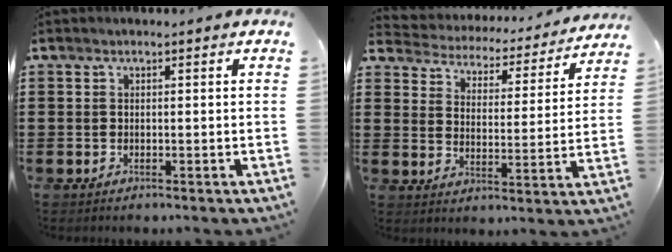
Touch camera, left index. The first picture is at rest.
{"total": 3.0, "force": [2.9, 0.5, -0.2], "torque": [-0.022, -0.032, 0.040]}